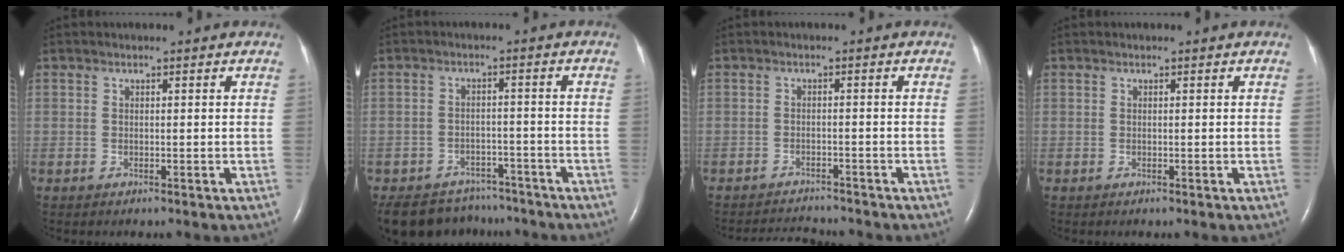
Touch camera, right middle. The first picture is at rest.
{"total": 11.7, "force": [-10.3, 5.2, 2.2], "torque": [-0.044, 0.005, -0.138]}
{"total": 5.0, "force": [-5.0, 0.1, 0.4], "torque": [-0.010, -0.009, -0.078]}
{"total": 0.0}